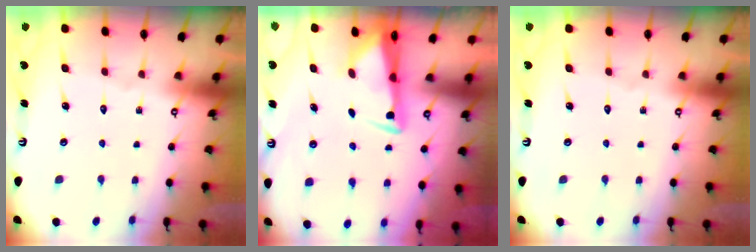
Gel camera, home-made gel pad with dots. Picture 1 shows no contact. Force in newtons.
{"total": 2.9, "press": 2.8, "slide": 0.9}
{"total": 0.0}